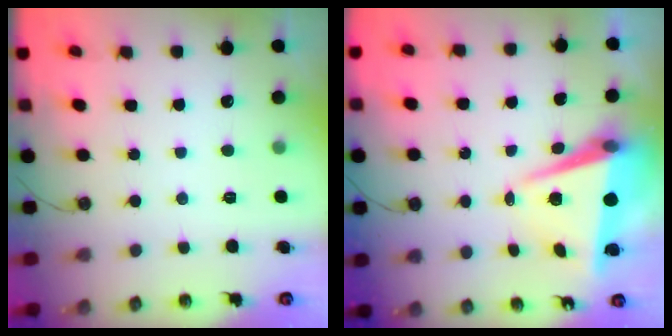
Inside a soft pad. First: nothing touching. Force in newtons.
{"total": 8.0, "press": 7.8, "slide": 1.7}